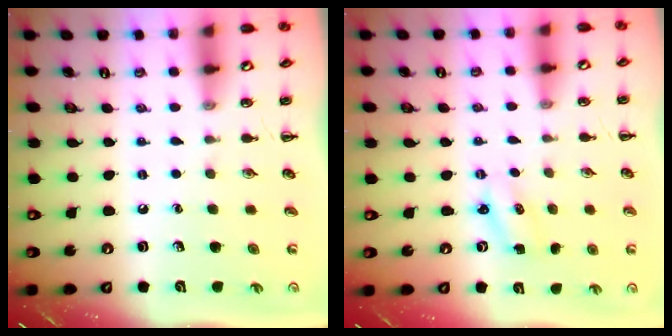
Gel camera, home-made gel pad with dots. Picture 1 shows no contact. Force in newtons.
{"total": 2.3, "press": 2.3, "slide": 0.6}